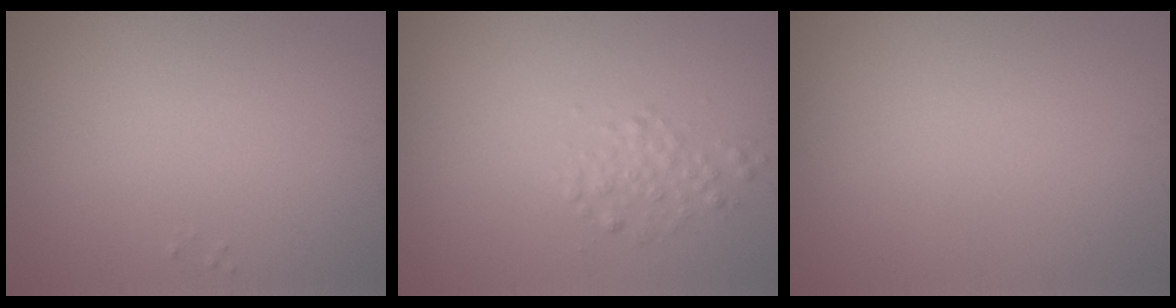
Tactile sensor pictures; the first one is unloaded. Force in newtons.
{"total": 1.5, "press": 1.5, "slide": 0.0}
{"total": 0.0}